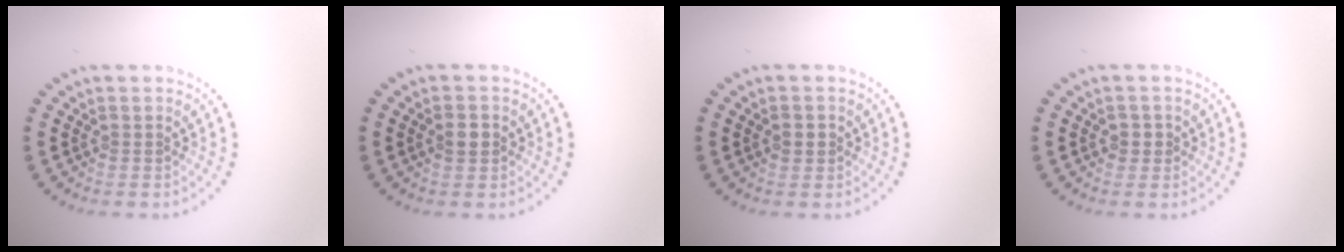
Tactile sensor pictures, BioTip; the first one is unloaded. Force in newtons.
{"total": 1.5, "press": 1.5, "slide": 0.3}
{"total": 1.2, "press": 1.2, "slide": 0.2}
{"total": 1.0, "press": 0.9, "slide": 0.5}